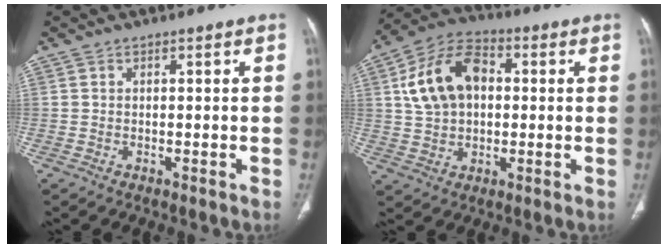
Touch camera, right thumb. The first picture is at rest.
{"total": 14.0, "force": [2.3, 9.5, 10.1], "torque": [-0.169, 0.021, 0.035]}